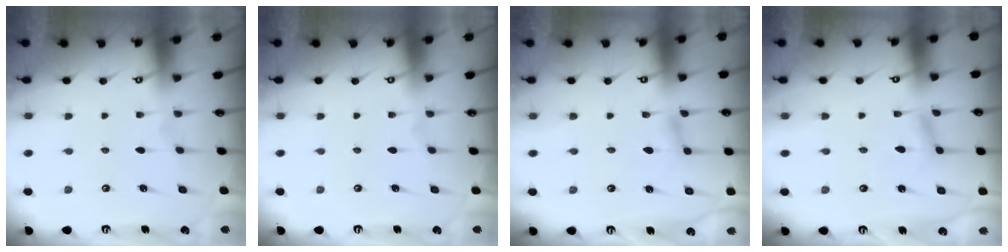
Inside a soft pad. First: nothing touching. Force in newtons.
{"total": 0.0}
{"total": 3.8, "press": 3.7, "slide": 0.4}
{"total": 2.8, "press": 2.8, "slide": 0.1}